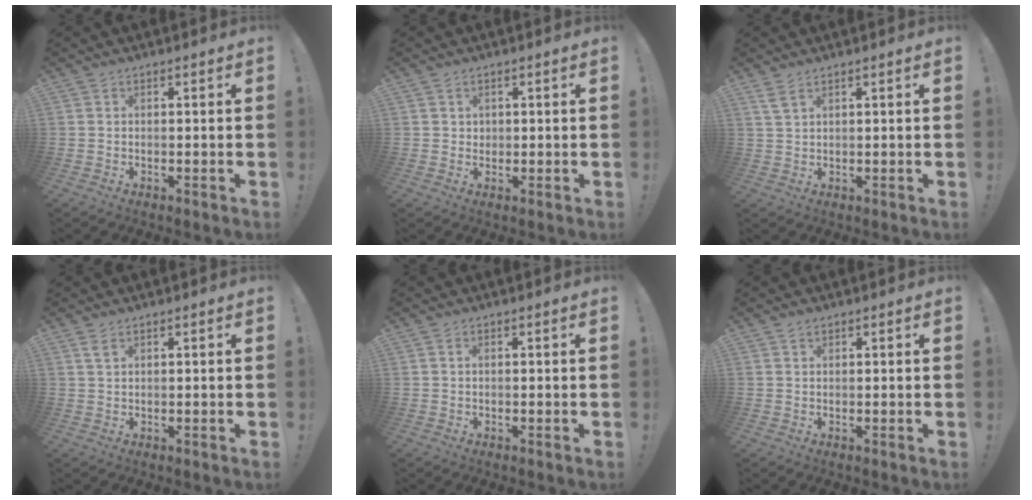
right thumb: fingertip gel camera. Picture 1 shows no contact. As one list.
[{"total": 1.4, "force": [0.6, 1.2, 0.3], "torque": [0.004, -0.005, 0.010]}, {"total": 3.3, "force": [2.1, 1.1, 2.3], "torque": [-0.046, -0.006, 0.037]}, {"total": 2.2, "force": [1.2, 0.8, 1.6], "torque": [-0.032, 0.000, 0.021]}, {"total": 0.0}, {"total": 1.0, "force": [0.8, 0.5, 0.4], "torque": [-0.004, -0.001, 0.014]}]